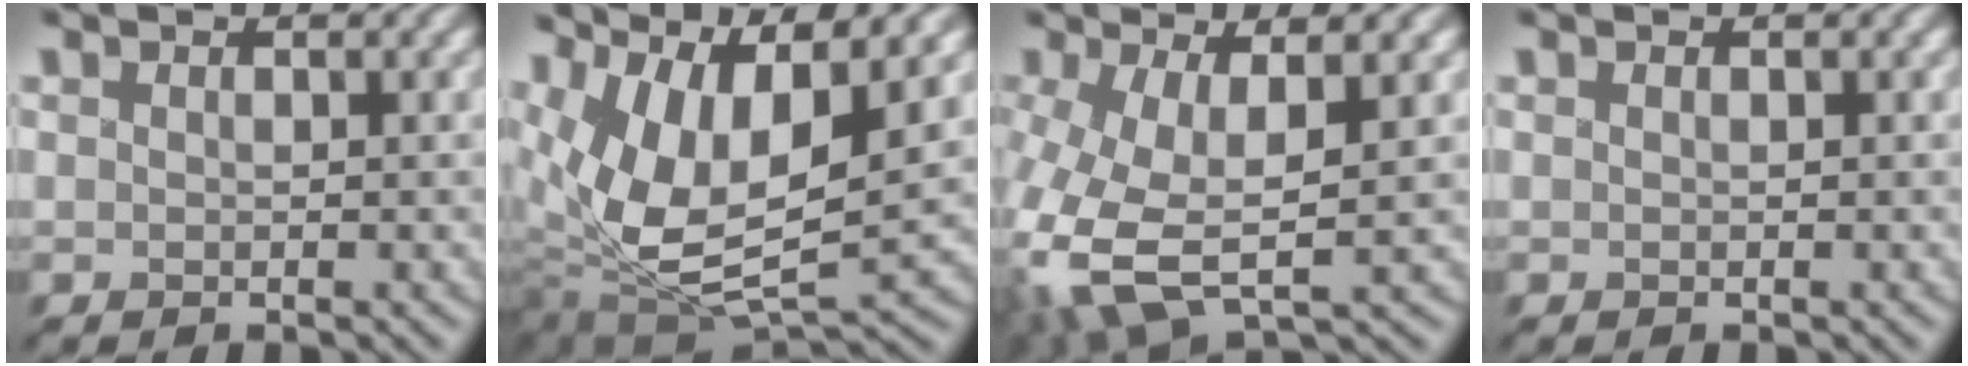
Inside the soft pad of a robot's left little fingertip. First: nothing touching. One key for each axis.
{"total": 10.4, "fx": 3.7, "fy": 4.7, "fz": 8.6, "tx": -0.180, "ty": 0.001, "tz": 0.069}
{"total": 9.2, "fx": -1.8, "fy": 4.6, "fz": 7.8, "tx": -0.187, "ty": -0.012, "tz": -0.036}
{"total": 0.0}